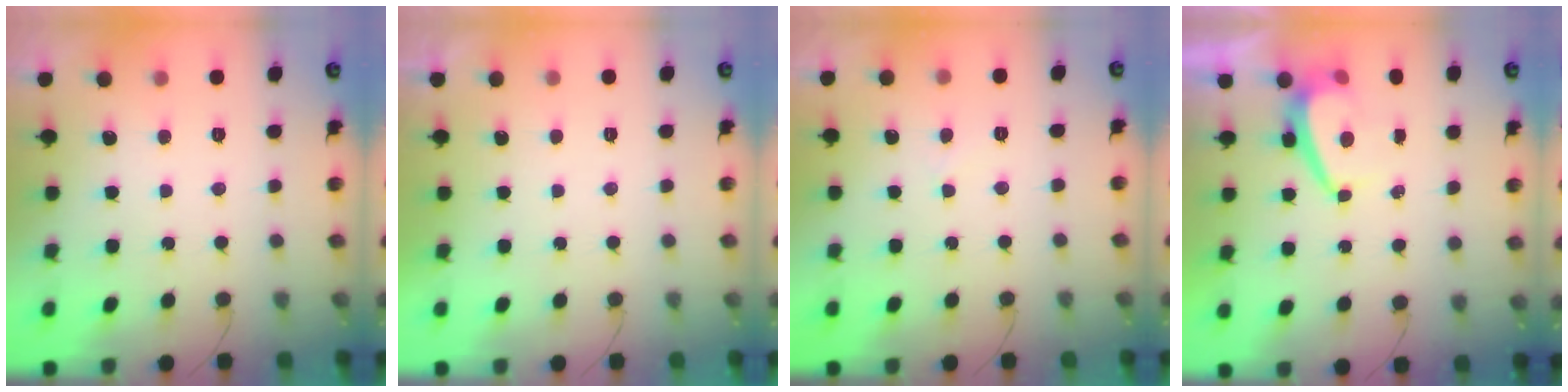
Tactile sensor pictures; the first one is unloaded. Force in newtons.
{"total": 2.1, "press": 2.1, "slide": 0.4}
{"total": 2.1, "press": 2.1, "slide": 0.2}
{"total": 2.8, "press": 2.7, "slide": 0.5}